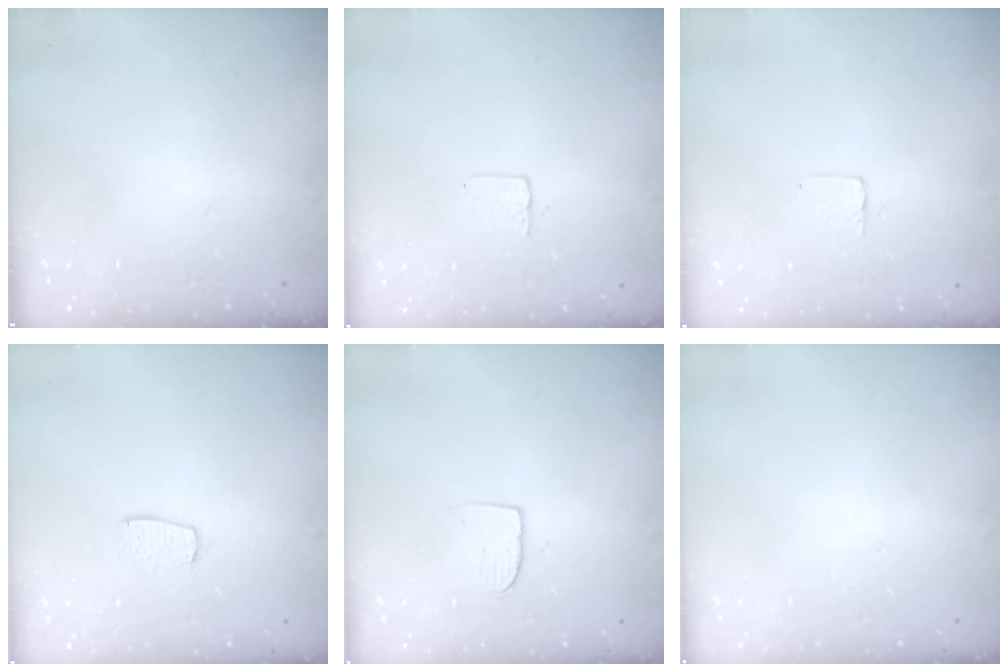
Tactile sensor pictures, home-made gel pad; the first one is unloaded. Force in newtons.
{"total": 3.9, "press": 3.9, "slide": 0.1}
{"total": 3.7, "press": 3.6, "slide": 0.3}
{"total": 6.1, "press": 6.1, "slide": 0.3}
{"total": 4.1, "press": 4.1, "slide": 0.3}
{"total": 0.0}